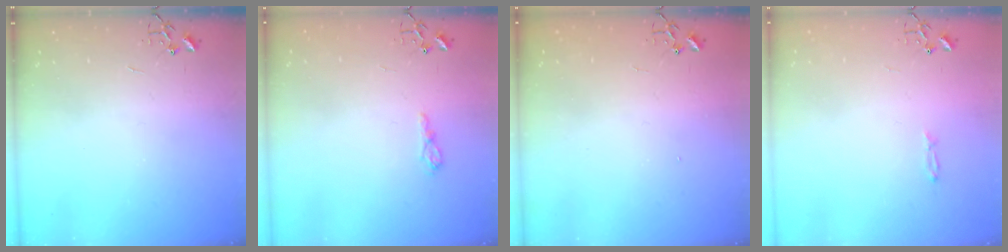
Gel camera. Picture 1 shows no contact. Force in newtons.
{"total": 6.5, "press": 6.5, "slide": 0.7}
{"total": 1.4, "press": 1.4, "slide": 0.3}
{"total": 3.5, "press": 3.5, "slide": 0.4}